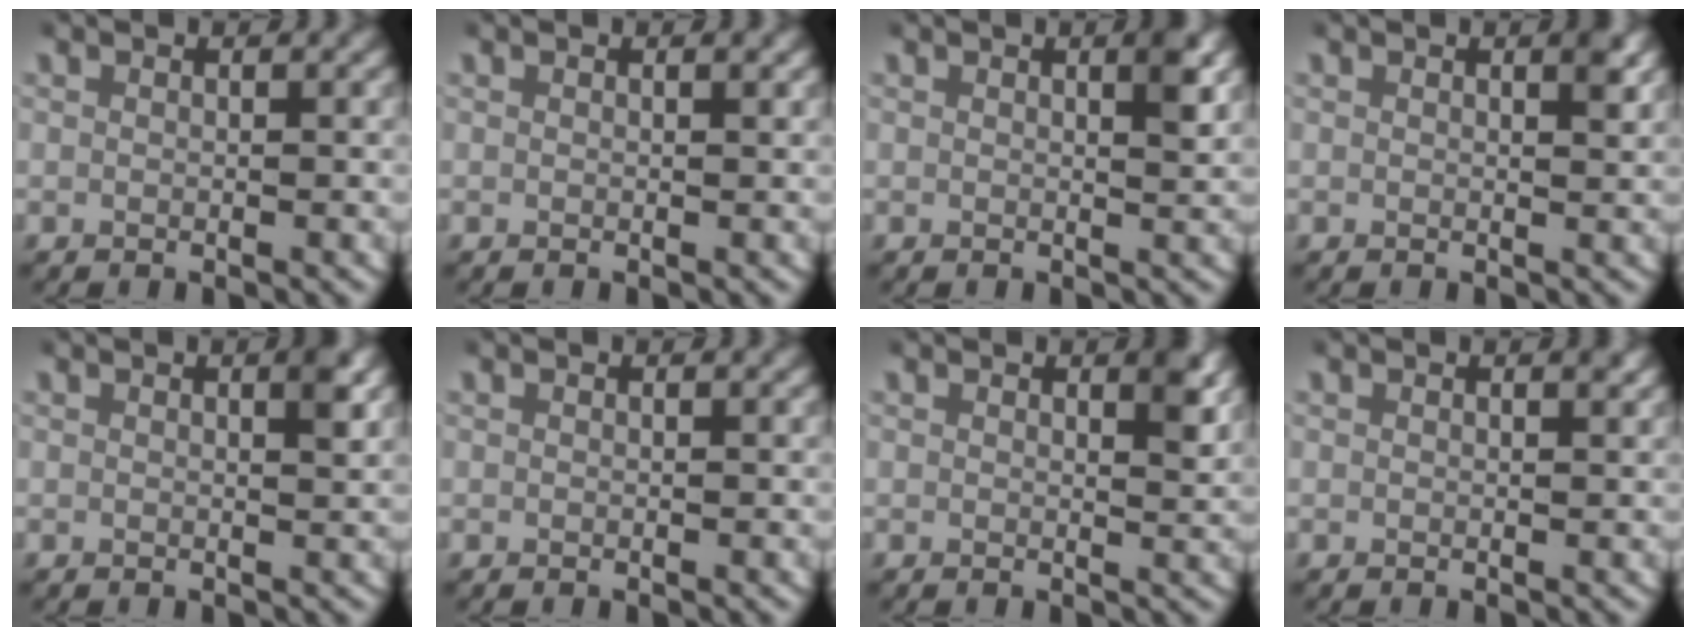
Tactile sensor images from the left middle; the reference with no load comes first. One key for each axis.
{"total": 0.0}
{"total": 1.7, "fx": 0.8, "fy": 0.1, "fz": 1.5, "tx": -0.017, "ty": -0.001, "tz": 0.010}
{"total": 1.2, "fx": 0.7, "fy": 0.1, "fz": 1.0, "tx": -0.007, "ty": -0.001, "tz": 0.008}
{"total": 1.4, "fx": 0.6, "fy": 0.0, "fz": 1.3, "tx": -0.013, "ty": 0.001, "tz": 0.007}
{"total": 0.0}
{"total": 1.7, "fx": 0.9, "fy": 0.4, "fz": 1.4, "tx": -0.010, "ty": -0.005, "tz": 0.013}
{"total": 0.5, "fx": 0.4, "fy": -0.1, "fz": 0.3, "tx": 0.000, "ty": 0.001, "tz": 0.005}